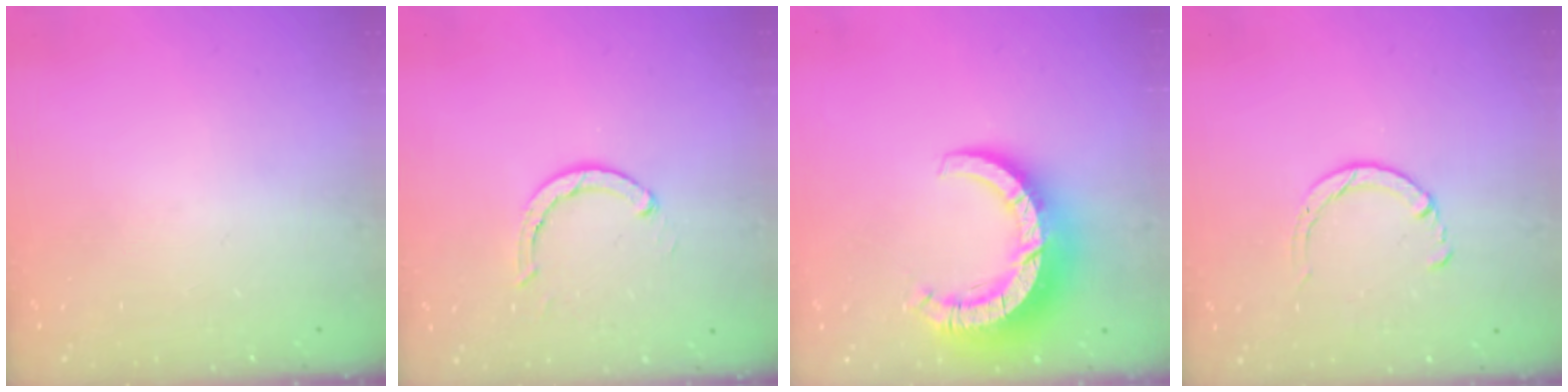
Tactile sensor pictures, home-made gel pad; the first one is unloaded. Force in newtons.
{"total": 2.9, "press": 2.9, "slide": 0.5}
{"total": 11.6, "press": 11.5, "slide": 1.3}
{"total": 2.9, "press": 2.8, "slide": 0.4}